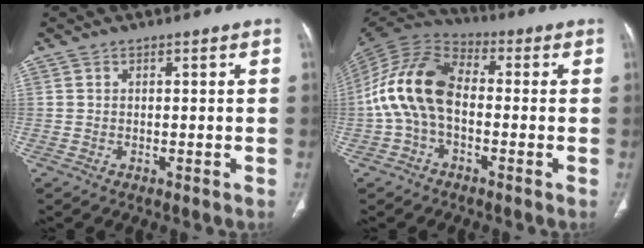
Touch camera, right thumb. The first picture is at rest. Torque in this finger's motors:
{"motor_torque": [-0.31, 1.44, 0.91, -0.88, 0.53]}